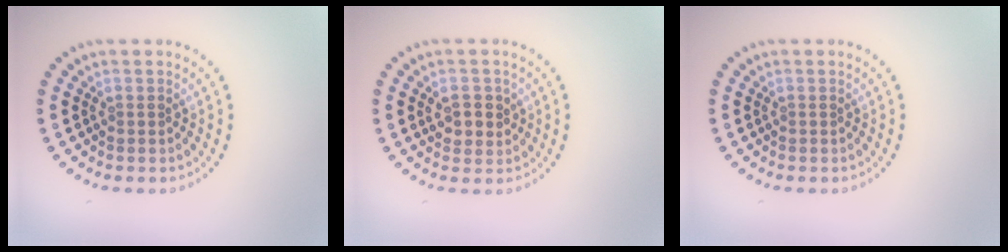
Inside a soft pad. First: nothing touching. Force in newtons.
{"total": 2.4, "press": 2.3, "slide": 0.6}
{"total": 0.0}